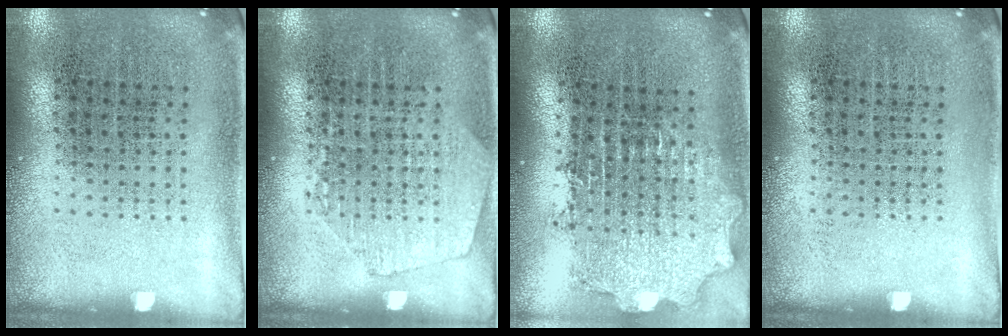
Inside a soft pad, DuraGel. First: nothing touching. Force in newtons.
{"total": 1.2, "press": 1.2, "slide": 0.2}
{"total": 2.0, "press": 1.6, "slide": 1.2}
{"total": 0.0}